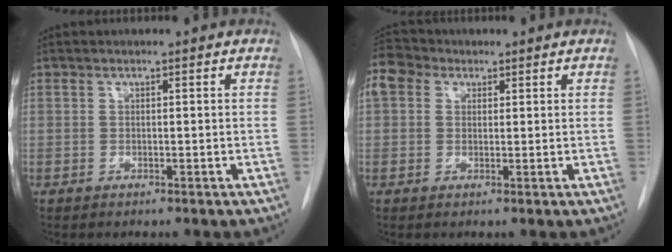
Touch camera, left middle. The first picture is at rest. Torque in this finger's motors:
{"motor_torque": [1.44, -0.70, 1.05, 0.21]}